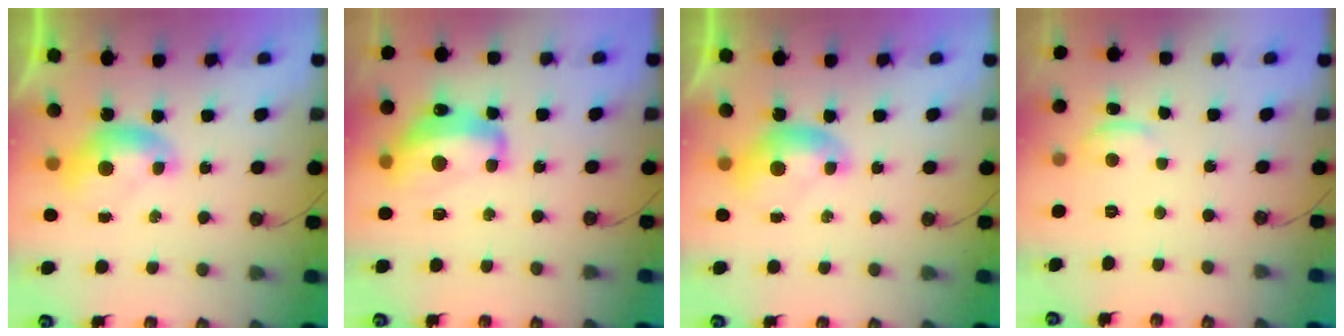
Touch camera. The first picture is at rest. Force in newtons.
{"total": 8.6, "press": 8.5, "slide": 0.9}
{"total": 0.0}
{"total": 0.8, "press": 0.6, "slide": 0.5}